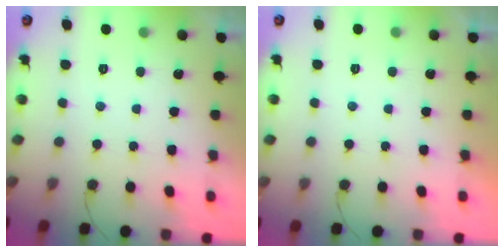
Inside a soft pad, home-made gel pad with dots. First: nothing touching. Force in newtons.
{"total": 1.9, "press": 1.9, "slide": 0.1}